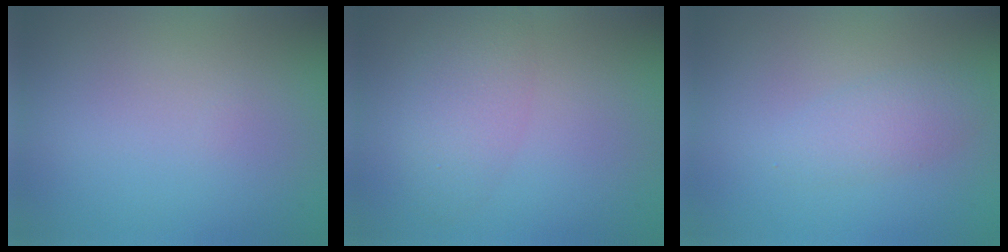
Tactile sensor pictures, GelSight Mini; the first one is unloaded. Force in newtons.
{"total": 3.6, "press": 3.6, "slide": 0.2}
{"total": 2.0, "press": 2.0, "slide": 0.1}